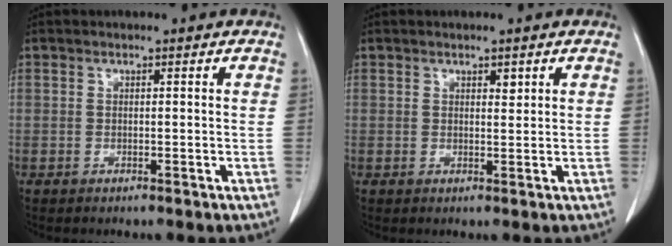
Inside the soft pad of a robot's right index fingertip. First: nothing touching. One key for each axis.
{"total": 1.1, "fx": 0.7, "fy": 0.4, "fz": 0.8, "tx": -0.011, "ty": -0.004, "tz": 0.010}